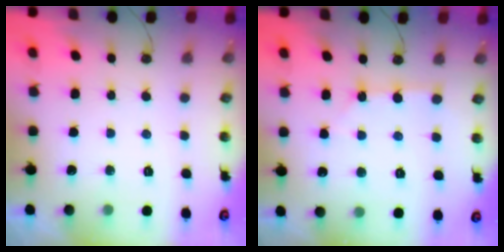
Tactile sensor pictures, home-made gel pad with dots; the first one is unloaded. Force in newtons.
{"total": 2.1, "press": 2.1, "slide": 0.3}